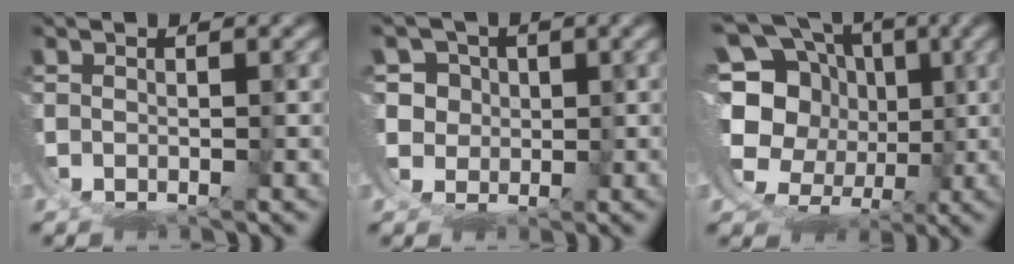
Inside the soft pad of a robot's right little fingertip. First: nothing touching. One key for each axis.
{"total": 6.9, "fx": 1.1, "fy": 6.2, "fz": 2.8, "tx": -0.095, "ty": -0.030, "tz": 0.026}
{"total": 16.2, "fx": 1.9, "fy": 12.8, "fz": 9.8, "tx": -0.182, "ty": -0.022, "tz": 0.025}